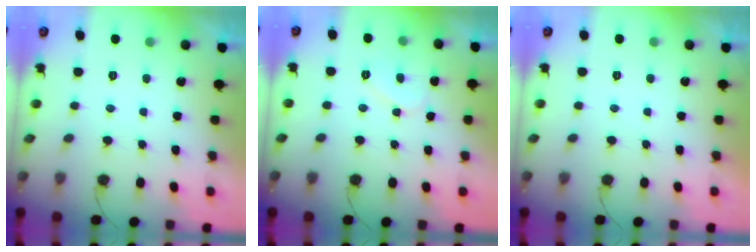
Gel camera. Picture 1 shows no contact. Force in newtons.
{"total": 5.2, "press": 5.1, "slide": 0.6}
{"total": 1.7, "press": 1.7, "slide": 0.0}